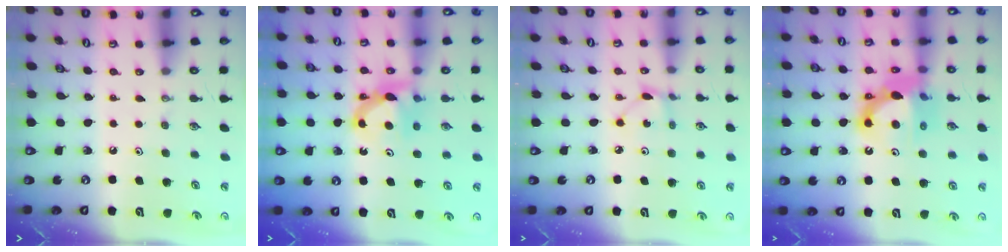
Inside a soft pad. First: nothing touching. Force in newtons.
{"total": 7.8, "press": 7.8, "slide": 0.4}
{"total": 1.9, "press": 1.9, "slide": 0.2}
{"total": 13.3, "press": 13.2, "slide": 1.3}